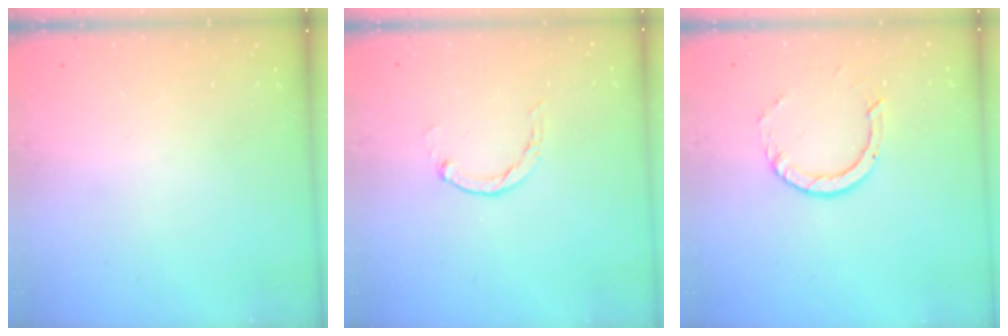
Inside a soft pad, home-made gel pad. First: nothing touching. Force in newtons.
{"total": 0.0}
{"total": 4.7, "press": 4.7, "slide": 0.4}